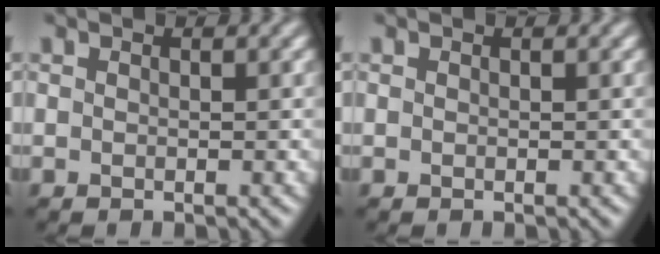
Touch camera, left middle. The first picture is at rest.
{"total": 0.0}